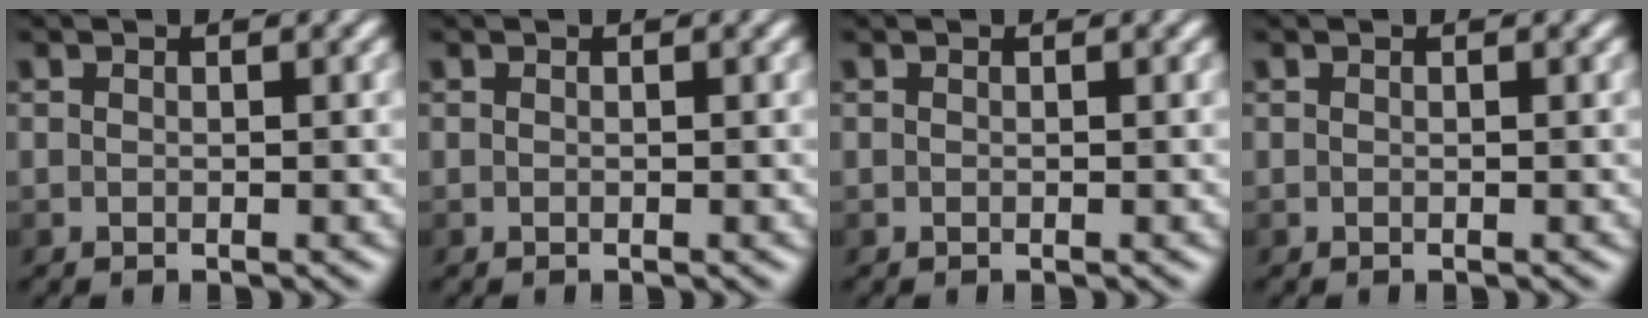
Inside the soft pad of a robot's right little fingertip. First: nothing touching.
{"total": 0.0}
{"total": 0.0}
{"total": 0.0}